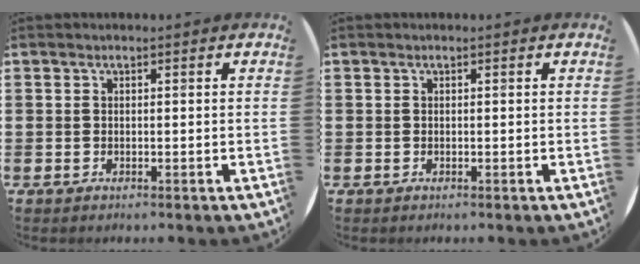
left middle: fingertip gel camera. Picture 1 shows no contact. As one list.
[{"total": 0.0}]